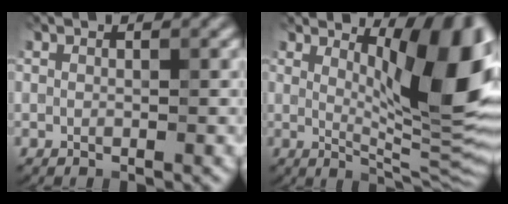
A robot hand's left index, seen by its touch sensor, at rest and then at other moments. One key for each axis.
{"total": 11.6, "fx": 3.6, "fy": 3.1, "fz": 10.5, "tx": -0.133, "ty": -0.008, "tz": 0.064}